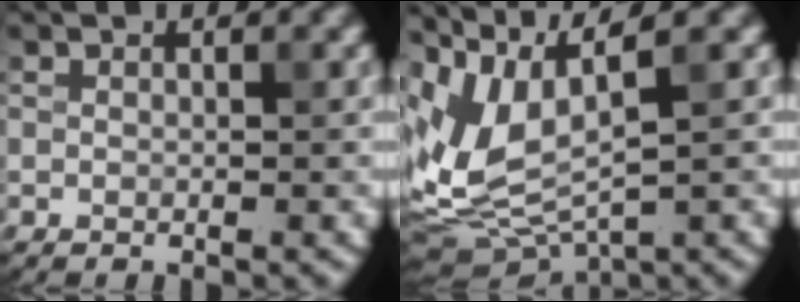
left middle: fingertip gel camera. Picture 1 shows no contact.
{"total": 7.4, "force": [1.7, 3.0, 6.5], "torque": [-0.151, -0.003, 0.045]}